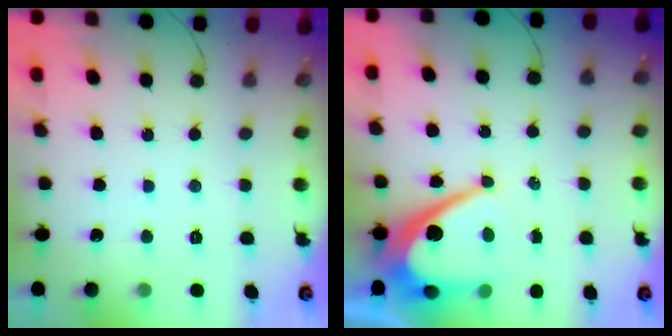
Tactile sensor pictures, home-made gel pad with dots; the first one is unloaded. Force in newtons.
{"total": 13.1, "press": 13.0, "slide": 1.0}